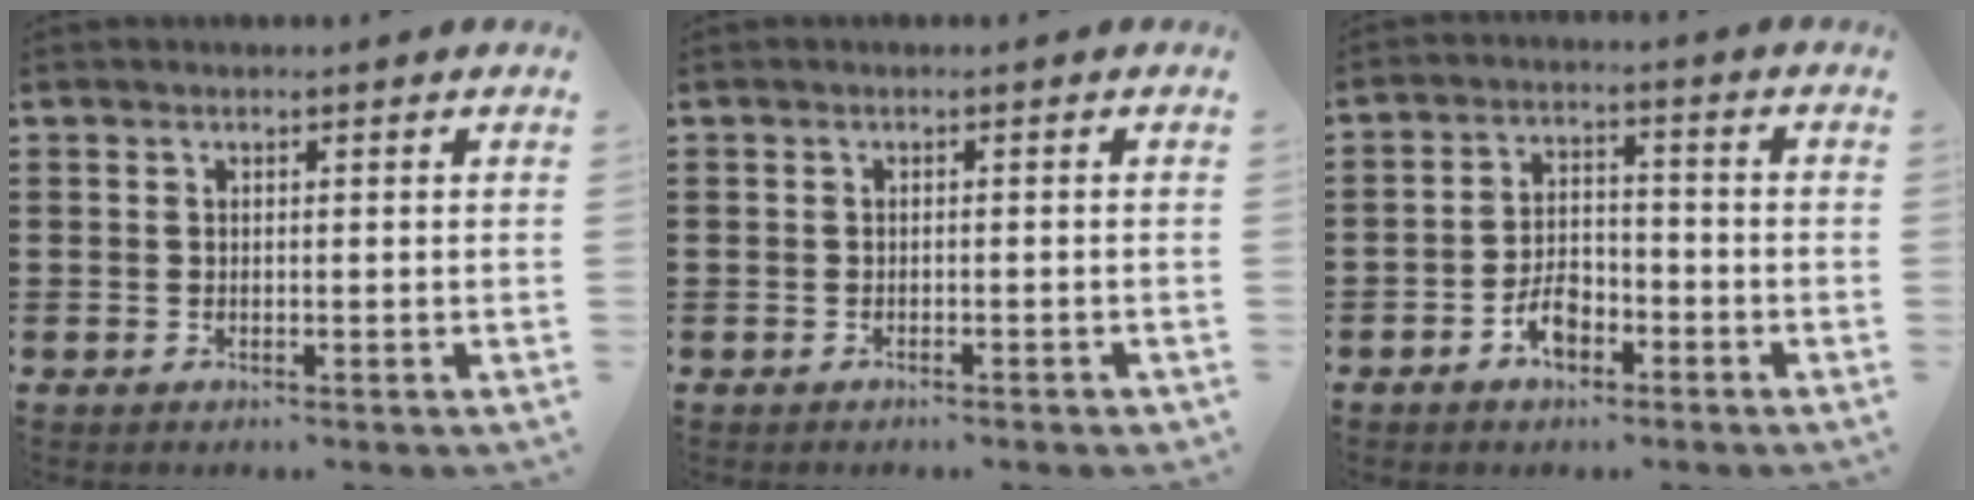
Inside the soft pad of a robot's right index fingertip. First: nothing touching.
{"total": 0.7, "force": [-0.6, 0.0, 0.2], "torque": [-0.006, -0.002, -0.013]}
{"total": 5.1, "force": [-2.9, 2.9, 3.1], "torque": [-0.064, 0.005, -0.056]}